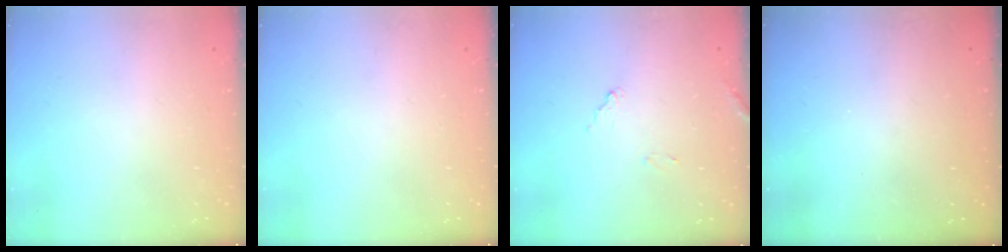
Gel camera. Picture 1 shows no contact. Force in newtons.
{"total": 0.0}
{"total": 8.9, "press": 8.9, "slide": 0.5}
{"total": 3.2, "press": 3.2, "slide": 0.1}